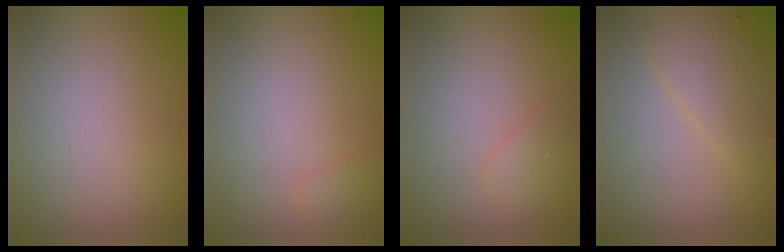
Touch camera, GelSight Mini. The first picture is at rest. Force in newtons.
{"total": 1.0, "press": 1.0, "slide": 0.1}
{"total": 1.4, "press": 1.4, "slide": 0.2}
{"total": 2.5, "press": 2.5, "slide": 0.1}